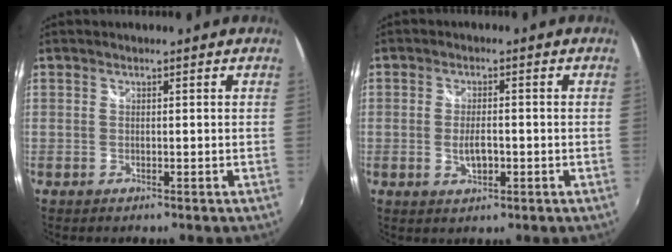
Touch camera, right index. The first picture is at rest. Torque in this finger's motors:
{"motor_torque": [0.08, 0.03, 0.03, 0.03]}